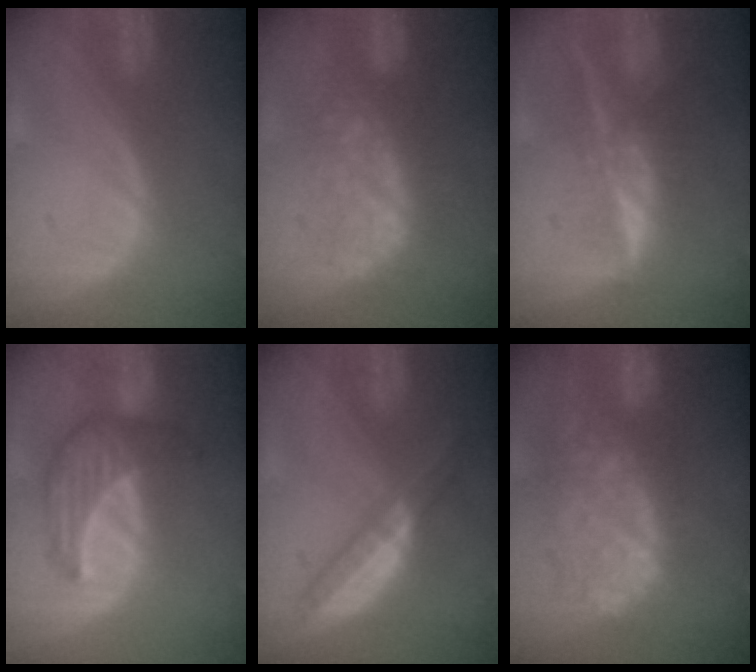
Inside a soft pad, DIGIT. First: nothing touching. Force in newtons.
{"total": 7.8, "press": 7.7, "slide": 1.4}
{"total": 6.7, "press": 5.8, "slide": 3.3}
{"total": 6.9, "press": 6.8, "slide": 1.0}
{"total": 6.2, "press": 5.4, "slide": 3.1}
{"total": 12.0, "press": 9.9, "slide": 6.8}